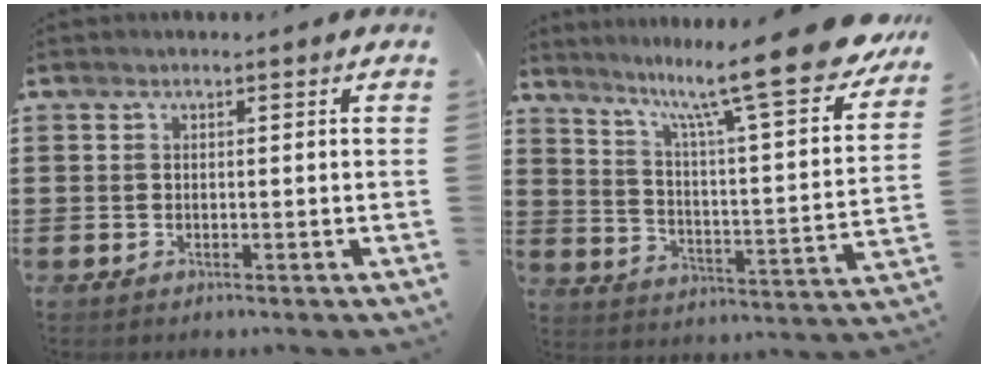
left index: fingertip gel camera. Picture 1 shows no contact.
{"total": 14.5, "force": [11.6, 0.5, 8.6], "torque": [-0.162, -0.084, 0.184]}